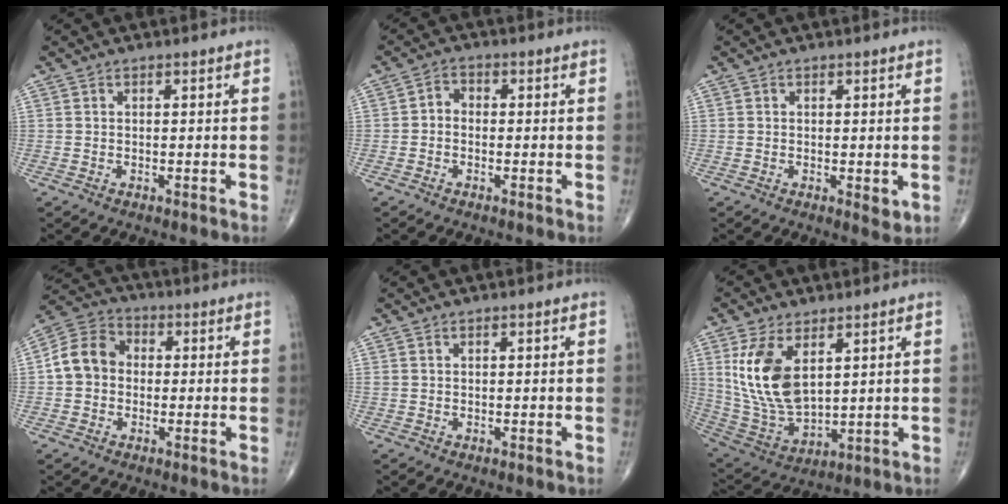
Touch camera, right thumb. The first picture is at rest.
{"total": 2.6, "force": [-0.4, 2.1, 1.5], "torque": [-0.012, 0.013, -0.019]}
{"total": 2.2, "force": [-0.2, 1.1, 1.9], "torque": [-0.023, -0.007, -0.004]}
{"total": 8.9, "force": [0.0, 7.4, 4.9], "torque": [-0.077, 0.028, -0.015]}
{"total": 0.5, "force": [0.3, 0.3, 0.2], "torque": [0.000, 0.001, 0.007]}
{"total": 14.8, "force": [4.8, 7.8, 11.6], "torque": [-0.223, -0.023, 0.113]}